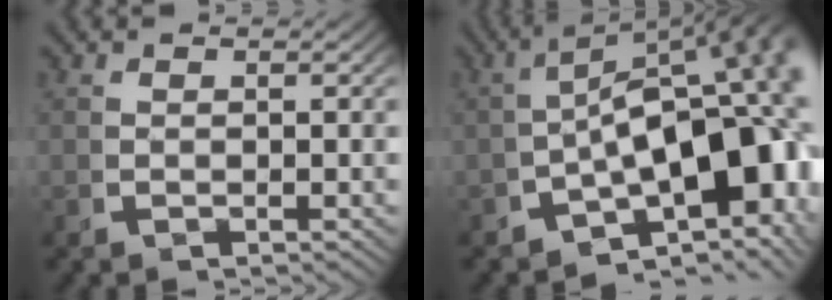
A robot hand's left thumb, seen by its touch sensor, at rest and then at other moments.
{"total": 17.8, "force": [-1.9, 10.3, 14.3], "torque": [-0.192, -0.030, -0.024]}